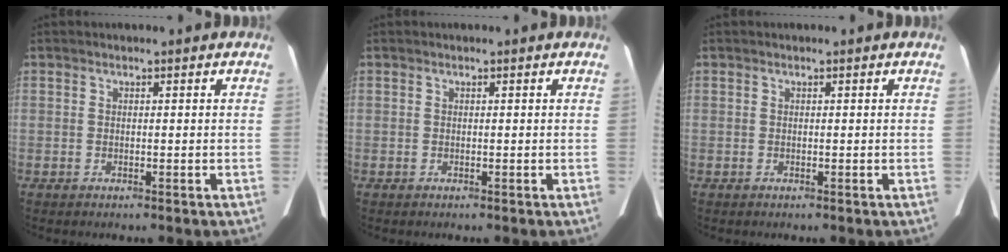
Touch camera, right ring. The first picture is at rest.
{"total": 0.0}
{"total": 0.0}